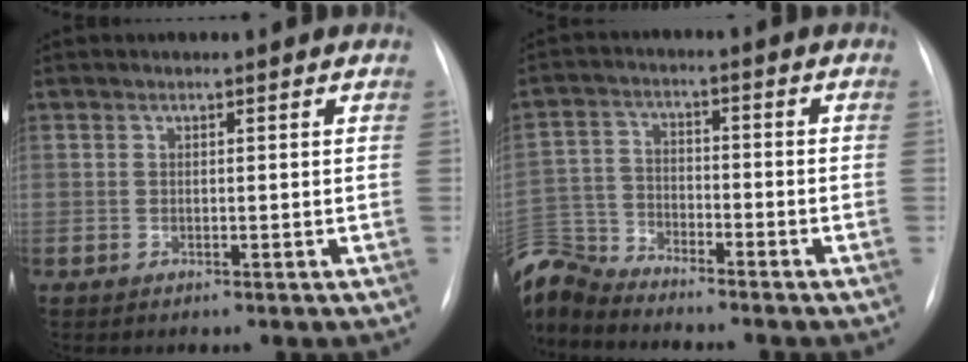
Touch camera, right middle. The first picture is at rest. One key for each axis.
{"total": 9.8, "fx": -9.6, "fy": 1.8, "fz": 1.0, "tx": -0.037, "ty": 0.010, "tz": -0.192}